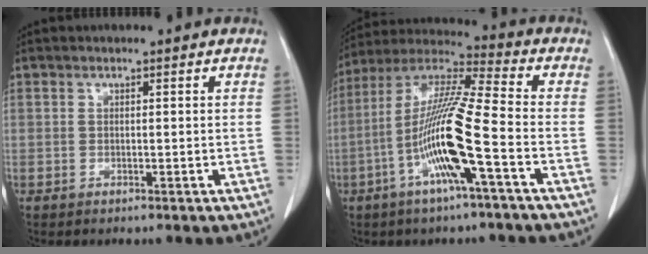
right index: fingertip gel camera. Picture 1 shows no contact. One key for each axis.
{"total": 14.8, "fx": -4.7, "fy": 0.0, "fz": 14.1, "tx": -0.284, "ty": 0.000, "tz": -0.098}